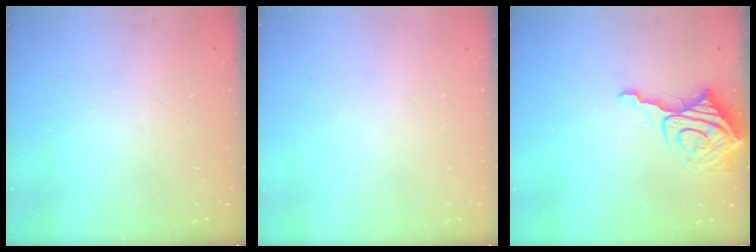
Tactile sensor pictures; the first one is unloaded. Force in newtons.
{"total": 0.0}
{"total": 11.2, "press": 11.2, "slide": 1.2}